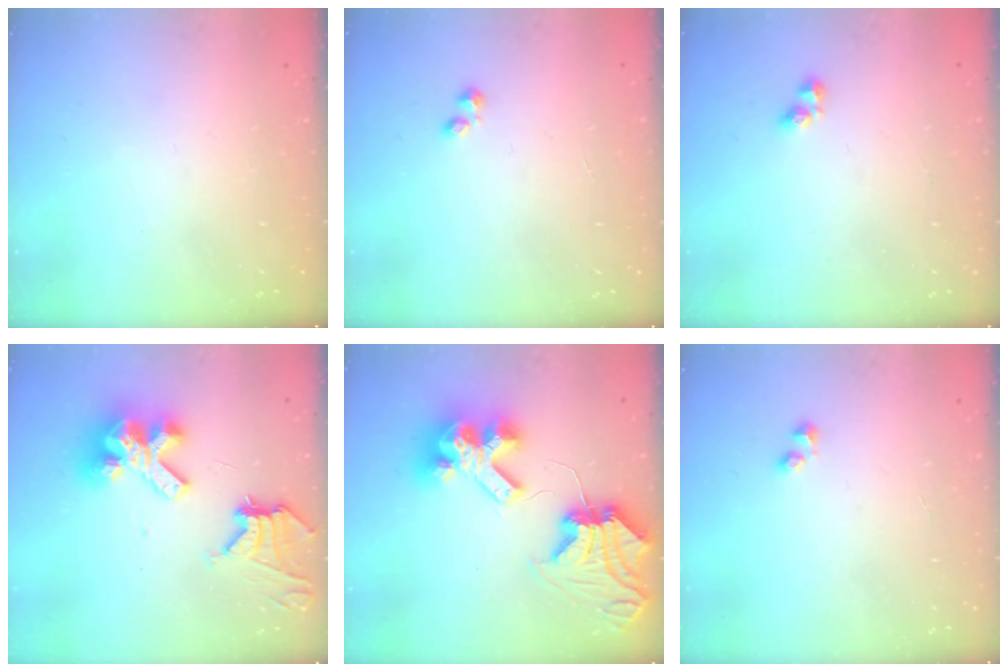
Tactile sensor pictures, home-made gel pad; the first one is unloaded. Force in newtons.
{"total": 1.2, "press": 1.1, "slide": 0.5}
{"total": 3.0, "press": 2.9, "slide": 0.9}
{"total": 15.5, "press": 15.4, "slide": 1.5}
{"total": 15.3, "press": 15.2, "slide": 1.9}
{"total": 1.5, "press": 1.2, "slide": 0.8}